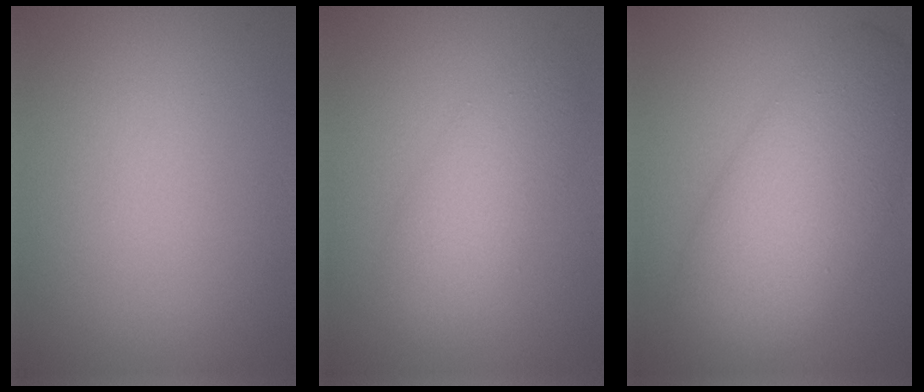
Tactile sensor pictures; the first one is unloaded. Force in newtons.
{"total": 3.6, "press": 3.6, "slide": 0.1}
{"total": 8.4, "press": 8.4, "slide": 0.2}